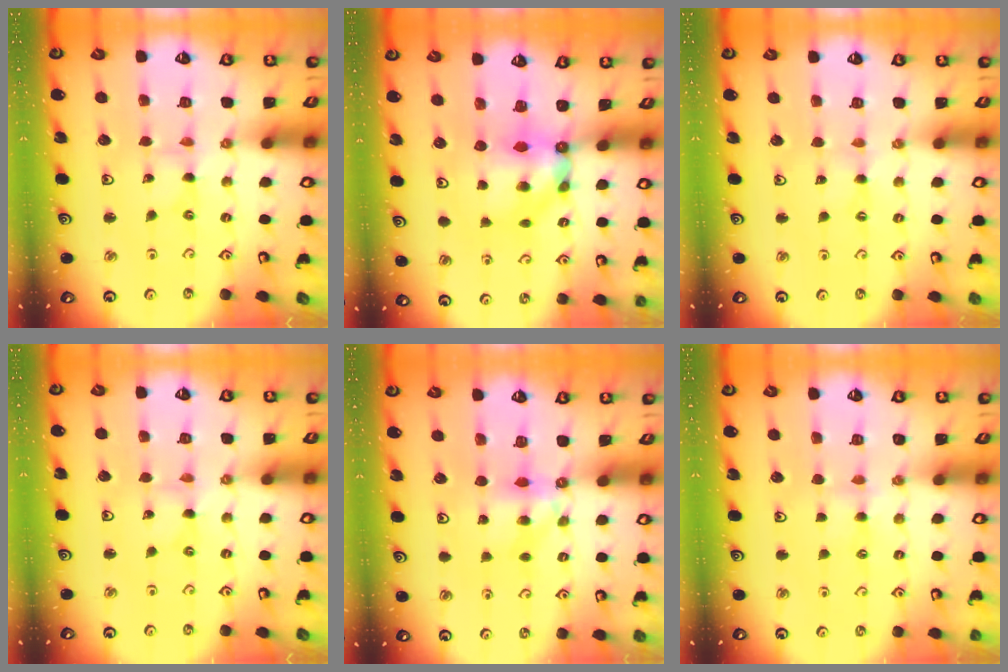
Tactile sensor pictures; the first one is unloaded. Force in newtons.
{"total": 7.6, "press": 7.6, "slide": 0.4}
{"total": 0.0}
{"total": 0.0}
{"total": 5.4, "press": 5.4, "slide": 0.4}
{"total": 3.0, "press": 3.0, "slide": 0.6}